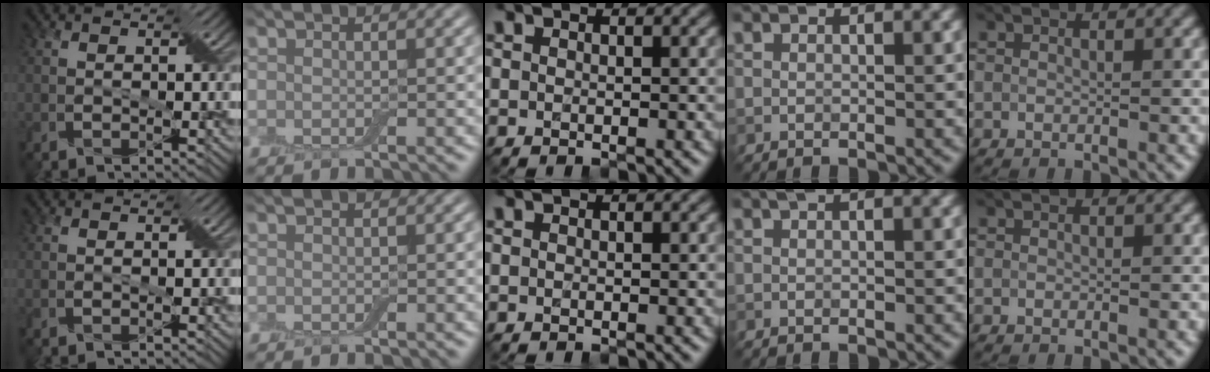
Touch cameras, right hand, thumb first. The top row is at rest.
{"ring": {"total": 0.7, "force": [0.4, 0.1, 0.5], "torque": [-0.009, 0.006, 0.007]}}